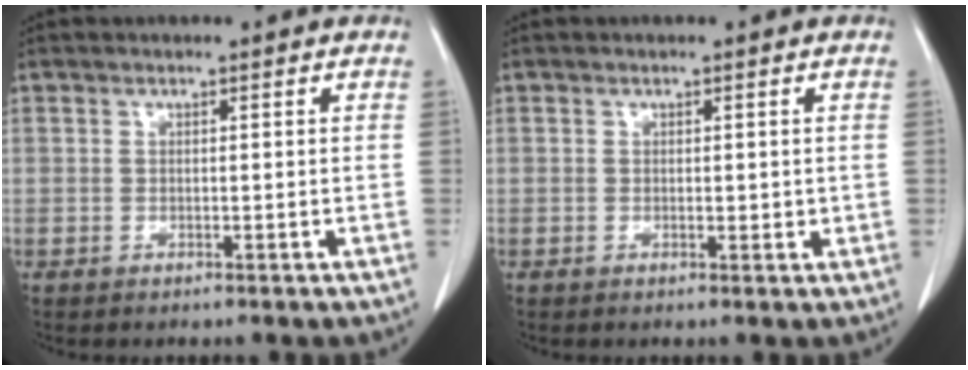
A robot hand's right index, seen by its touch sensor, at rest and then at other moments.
{"total": 1.2, "force": [0.1, 0.7, 0.9], "torque": [-0.008, -0.001, 0.003]}